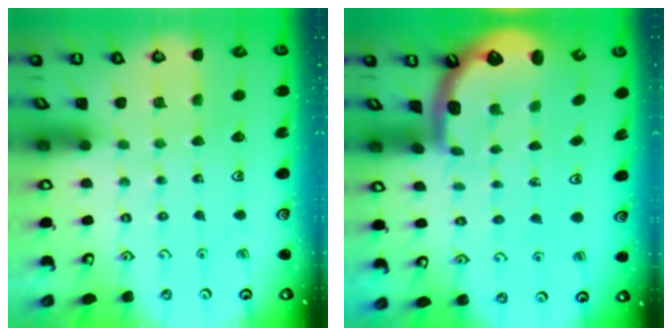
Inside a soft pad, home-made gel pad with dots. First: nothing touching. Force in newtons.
{"total": 1.5, "press": 1.4, "slide": 0.6}